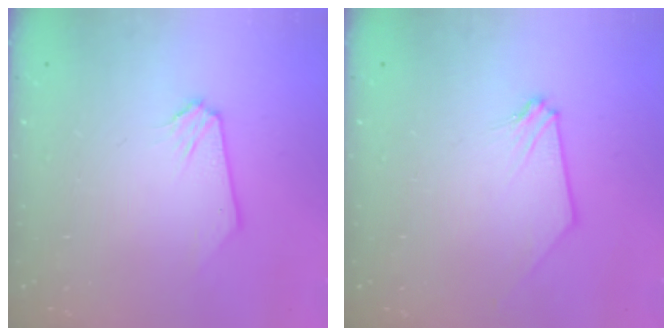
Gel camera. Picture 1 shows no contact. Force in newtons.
{"total": 0.0}